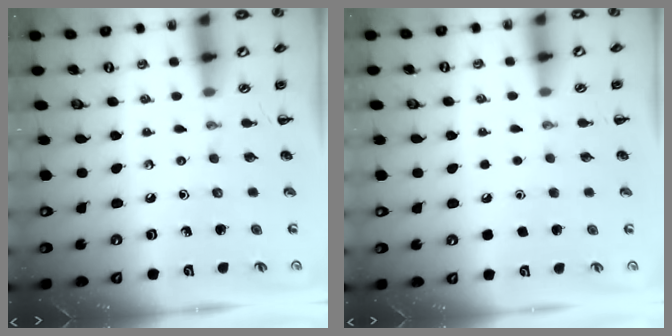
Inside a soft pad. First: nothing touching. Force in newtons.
{"total": 1.6, "press": 1.5, "slide": 0.1}